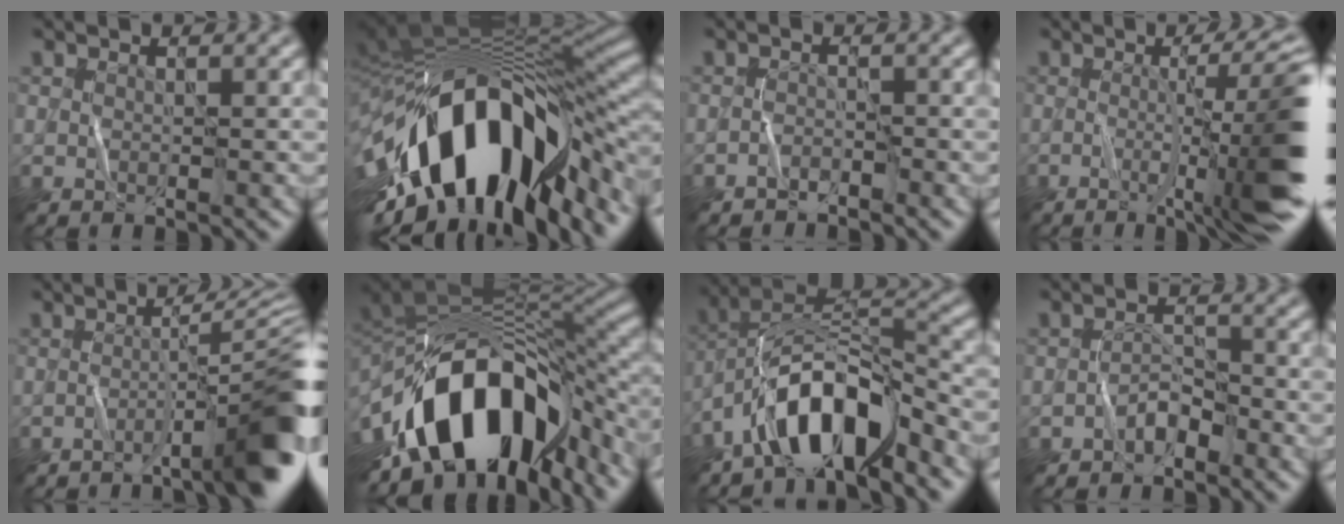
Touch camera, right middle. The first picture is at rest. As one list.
[{"total": 16.2, "force": [-6.7, 7.8, 12.5], "torque": [-0.193, 0.001, -0.110]}, {"total": 1.3, "force": [-1.3, 0.1, 0.0], "torque": [0.001, 0.007, -0.025]}, {"total": 10.9, "force": [-1.4, 2.1, 10.6], "torque": [-0.131, 0.004, -0.019]}, {"total": 9.4, "force": [-3.7, 1.7, 8.4], "torque": [-0.097, 0.012, -0.060]}, {"total": 16.0, "force": [-6.2, 9.1, 11.6], "torque": [-0.195, 0.003, -0.107]}, {"total": 9.3, "force": [-5.6, 3.5, 6.5], "torque": [-0.106, 0.017, -0.103]}, {"total": 1.9, "force": [-1.4, 0.8, 0.9], "torque": [-0.015, 0.011, -0.029]}]